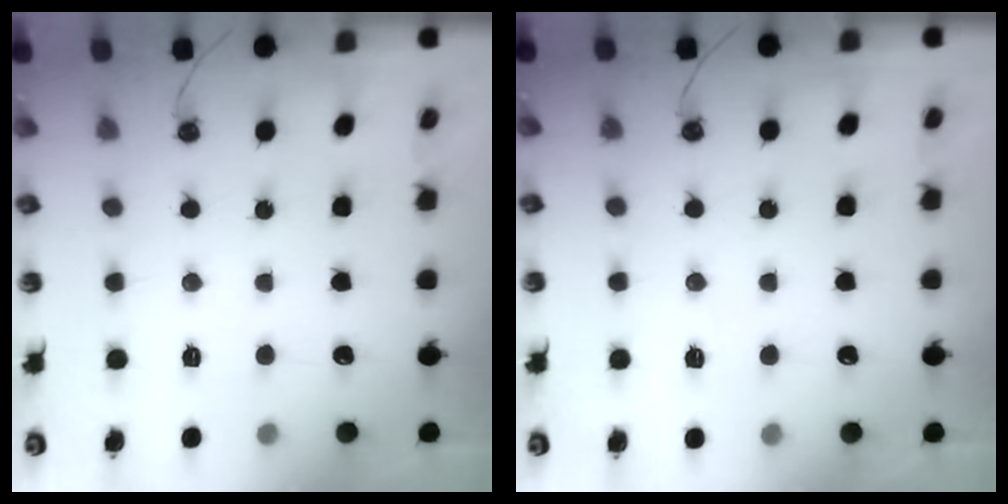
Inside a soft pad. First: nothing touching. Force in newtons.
{"total": 5.0, "press": 4.8, "slide": 1.4}